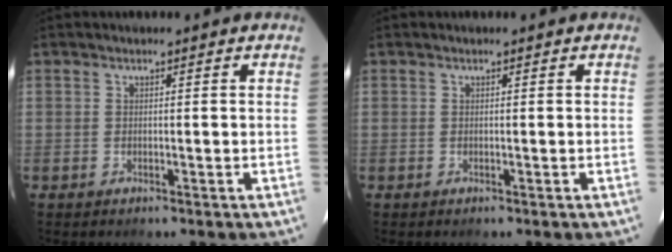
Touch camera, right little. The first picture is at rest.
{"total": 0.0}